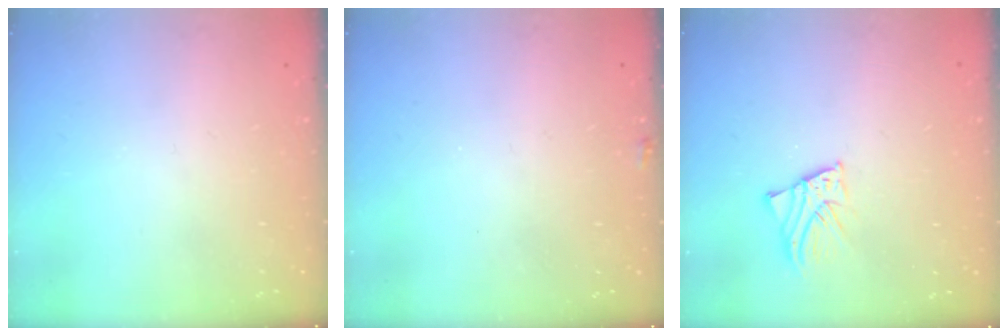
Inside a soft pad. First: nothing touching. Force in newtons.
{"total": 3.1, "press": 3.1, "slide": 0.3}
{"total": 2.2, "press": 2.2, "slide": 0.1}